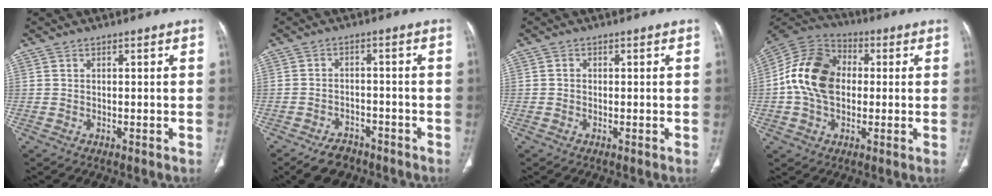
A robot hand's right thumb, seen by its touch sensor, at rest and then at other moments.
{"total": 6.4, "force": [-4.9, 3.6, 2.1], "torque": [-0.028, 0.023, -0.078]}
{"total": 0.8, "force": [-0.1, 0.7, 0.2], "torque": [-0.002, 0.002, -0.002]}
{"total": 15.4, "force": [0.4, 11.0, 10.7], "torque": [-0.185, 0.027, -0.003]}